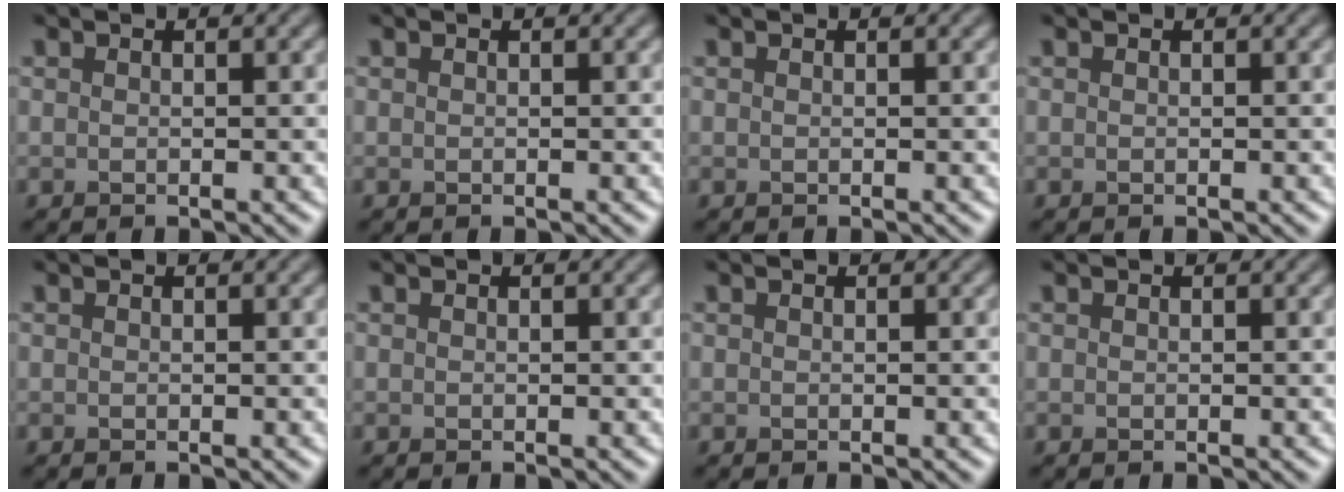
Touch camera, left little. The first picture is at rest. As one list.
[{"total": 0.0}, {"total": 0.0}, {"total": 0.0}, {"total": 0.0}, {"total": 0.0}, {"total": 0.0}, {"total": 0.0}]